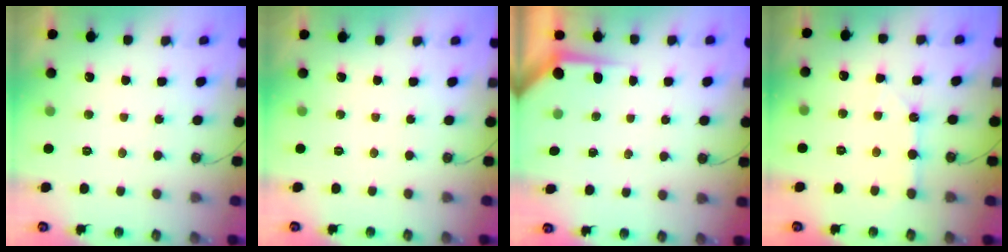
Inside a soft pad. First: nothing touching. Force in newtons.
{"total": 0.0}
{"total": 3.7, "press": 3.7, "slide": 0.4}
{"total": 2.5, "press": 2.5, "slide": 0.2}